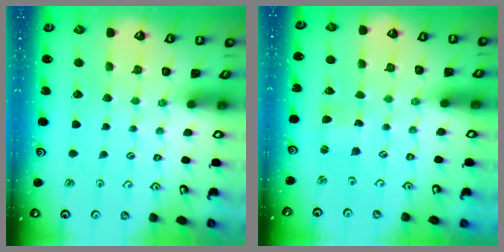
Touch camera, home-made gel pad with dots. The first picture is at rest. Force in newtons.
{"total": 0.8, "press": 0.8, "slide": 0.2}